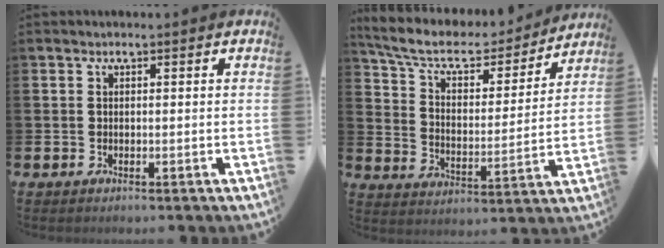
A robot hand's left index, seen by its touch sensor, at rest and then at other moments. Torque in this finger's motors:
{"motor_torque": [0.93, -1.21, 0.25, 0.07]}